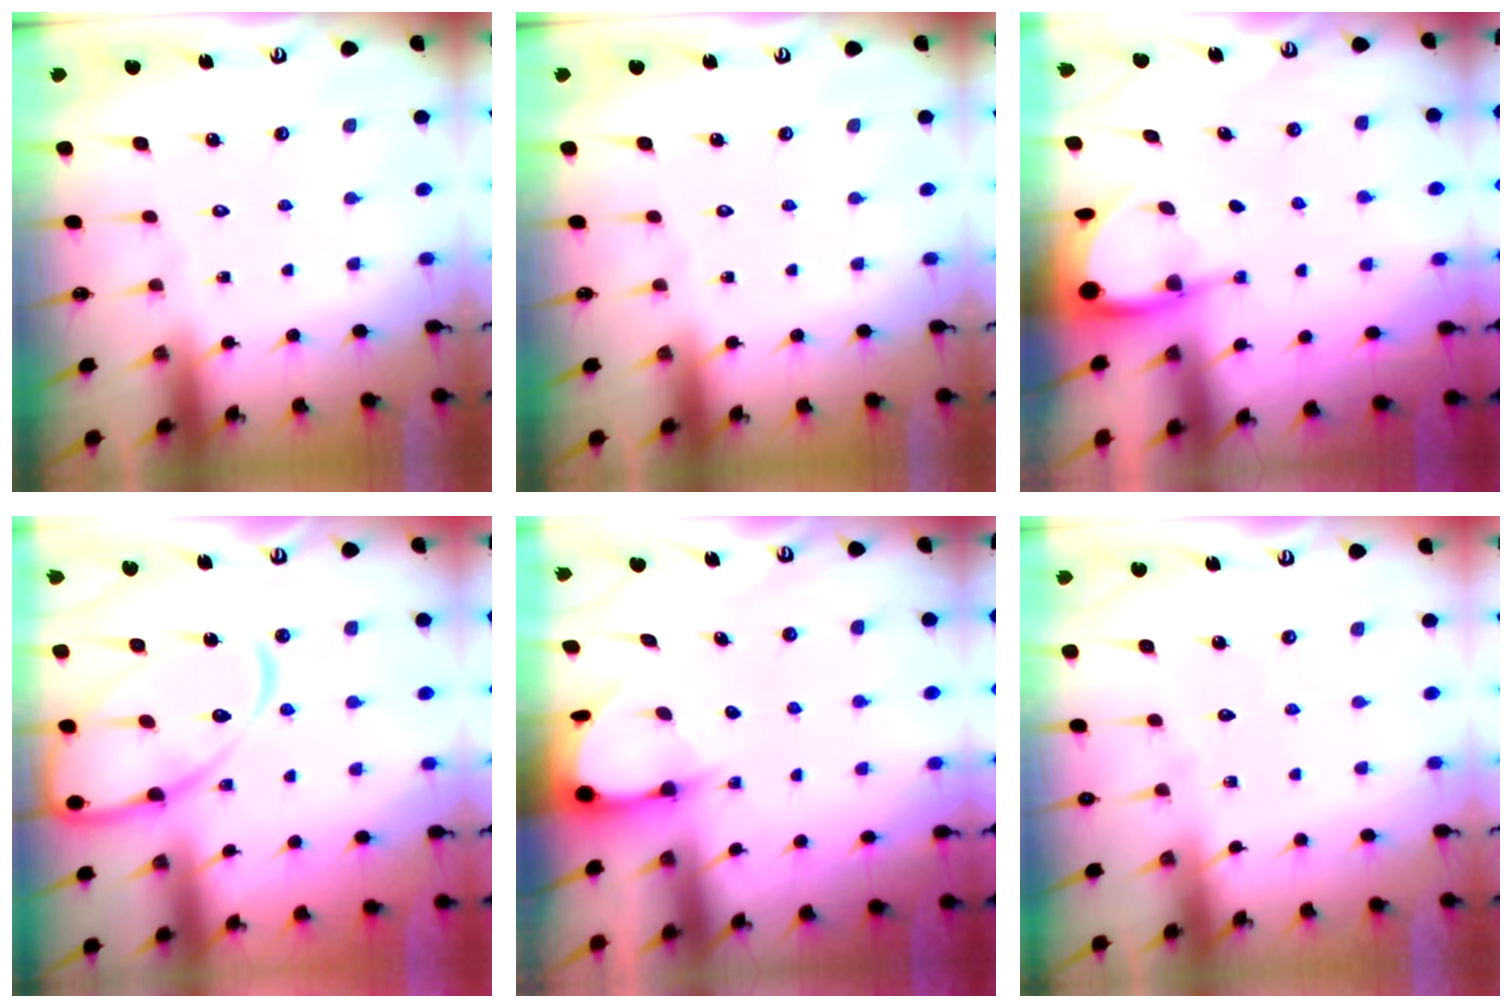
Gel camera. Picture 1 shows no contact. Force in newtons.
{"total": 0.0}
{"total": 3.9, "press": 3.9, "slide": 0.4}
{"total": 15.9, "press": 15.9, "slide": 1.5}
{"total": 3.5, "press": 3.5, "slide": 0.4}
{"total": 3.2, "press": 3.2, "slide": 0.4}